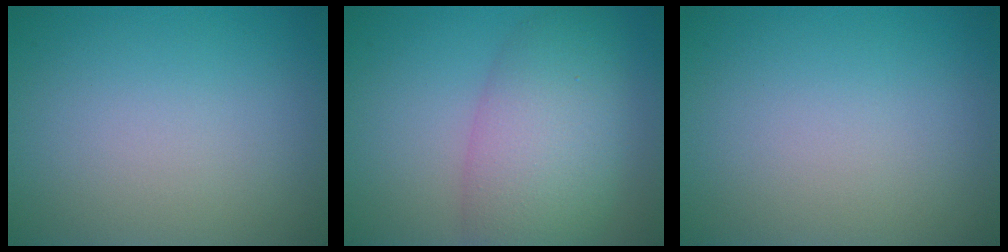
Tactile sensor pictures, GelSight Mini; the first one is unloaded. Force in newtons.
{"total": 7.4, "press": 7.4, "slide": 0.3}
{"total": 0.0}